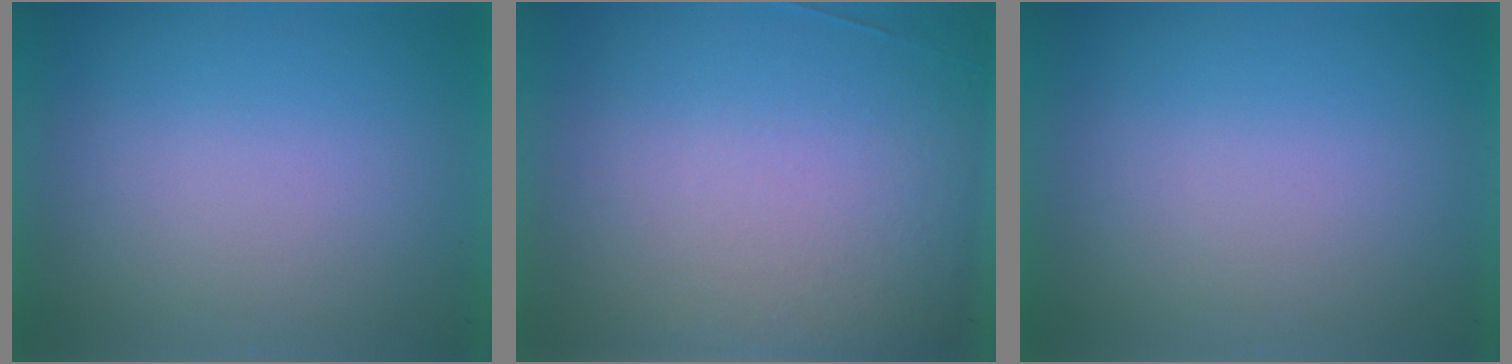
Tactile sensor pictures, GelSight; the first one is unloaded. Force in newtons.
{"total": 4.7}
{"total": 0.0}